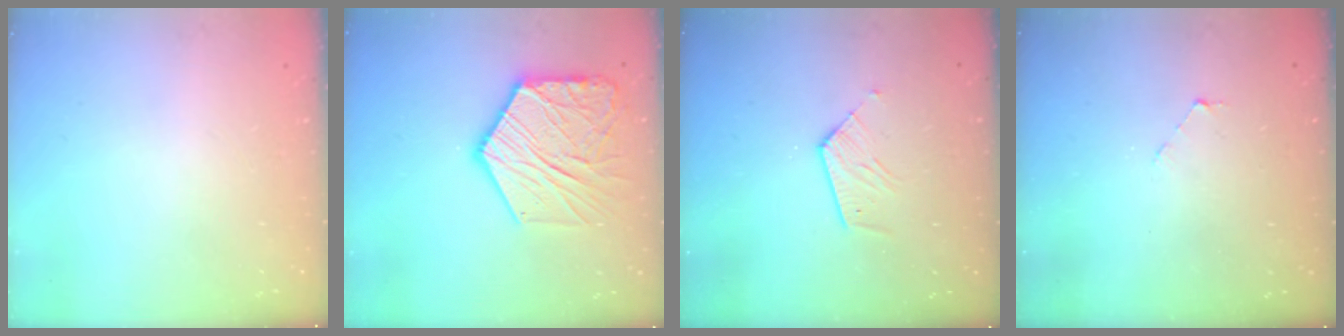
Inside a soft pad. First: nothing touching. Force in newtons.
{"total": 17.8, "press": 17.8, "slide": 1.4}
{"total": 7.2, "press": 7.2, "slide": 0.3}
{"total": 2.8, "press": 2.8, "slide": 0.2}